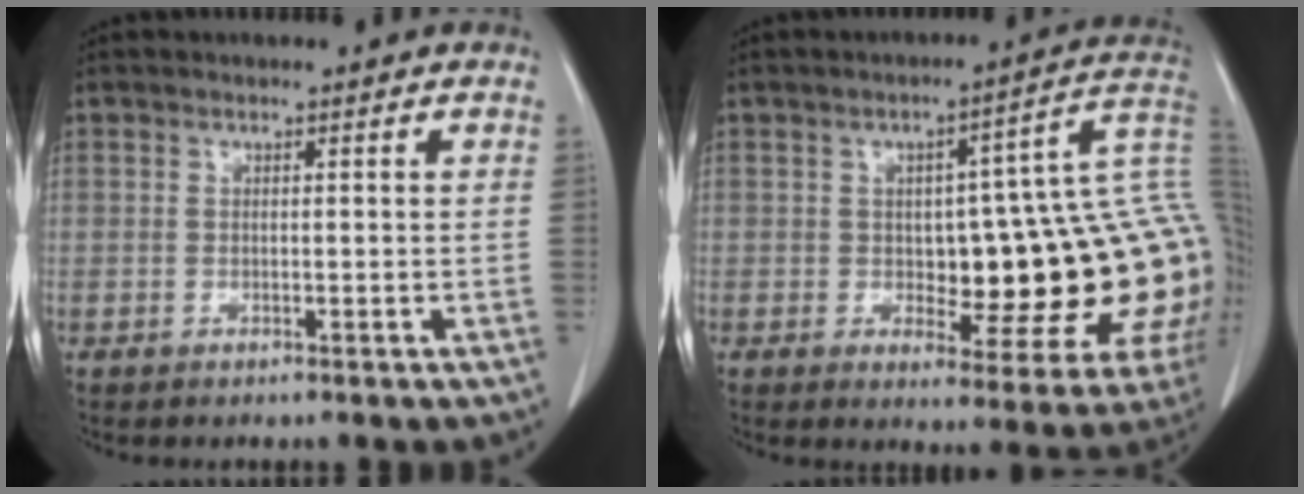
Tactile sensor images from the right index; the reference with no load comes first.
{"total": 21.9, "force": [-0.3, 6.3, 21.0], "torque": [-0.192, 0.034, 0.012]}